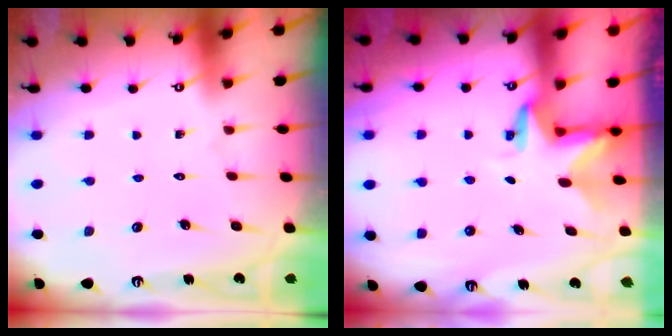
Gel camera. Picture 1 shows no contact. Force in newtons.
{"total": 2.8, "press": 2.8, "slide": 0.2}